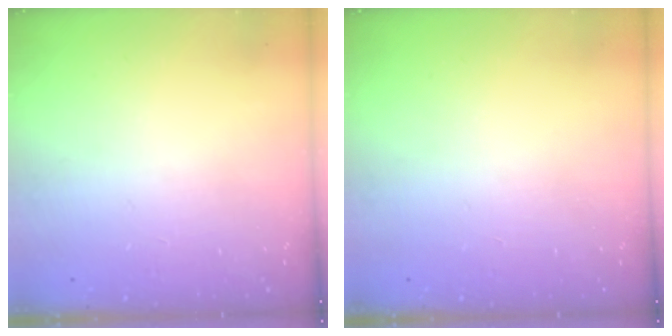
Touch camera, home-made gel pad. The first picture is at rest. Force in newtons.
{"total": 0.0}